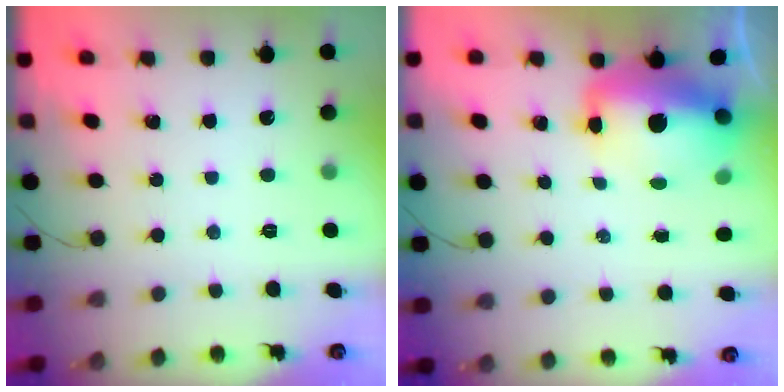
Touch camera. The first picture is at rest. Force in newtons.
{"total": 13.6, "press": 13.2, "slide": 3.3}